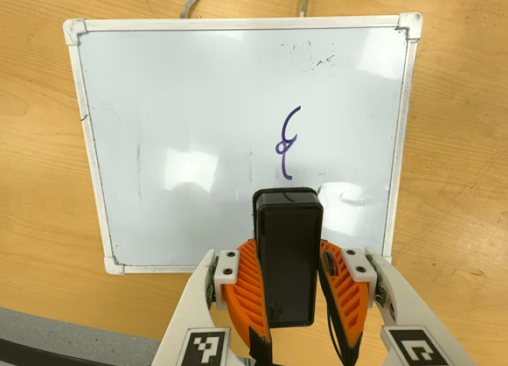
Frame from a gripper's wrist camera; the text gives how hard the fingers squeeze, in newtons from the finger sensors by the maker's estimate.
{"total": 6.2, "left": 5.4, "right": 6.9}